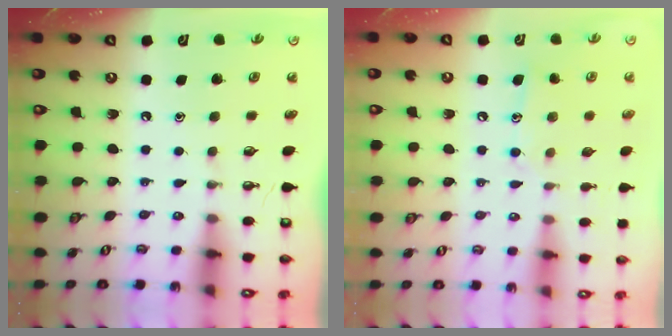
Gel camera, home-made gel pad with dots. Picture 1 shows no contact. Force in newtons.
{"total": 9.1, "press": 9.1, "slide": 0.6}